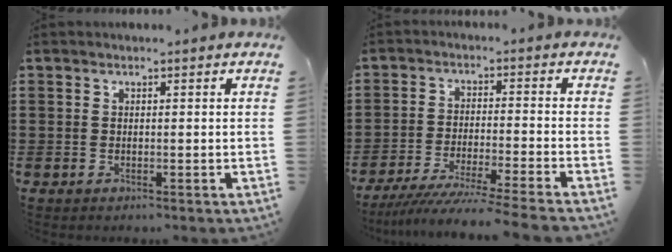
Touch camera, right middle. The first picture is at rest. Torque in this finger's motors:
{"motor_torque": [0.37, 0.00, 0.31, 0.12]}